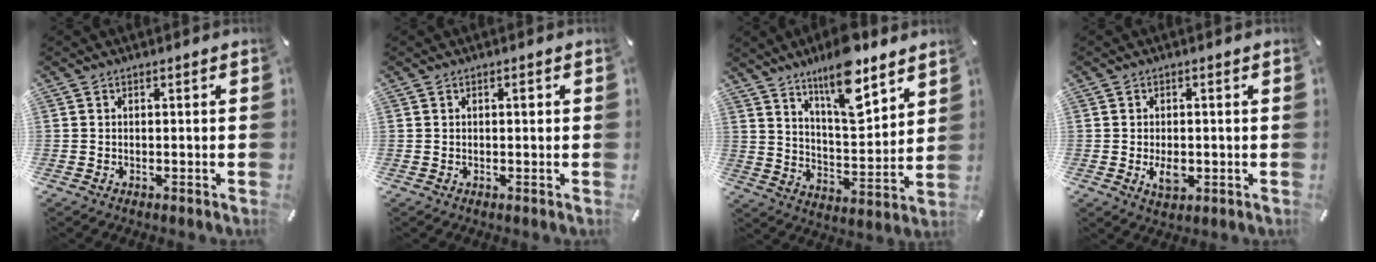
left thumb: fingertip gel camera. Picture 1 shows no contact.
{"total": 1.1, "force": [0.3, 0.6, 0.9], "torque": [-0.011, 0.000, 0.002]}
{"total": 14.7, "force": [10.7, 5.0, 8.8], "torque": [-0.144, -0.065, 0.183]}
{"total": 4.5, "force": [-0.7, 2.7, 3.5], "torque": [-0.065, -0.004, -0.013]}